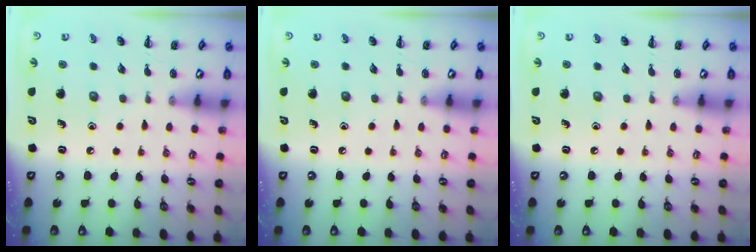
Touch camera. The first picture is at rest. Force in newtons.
{"total": 0.0}
{"total": 0.0}